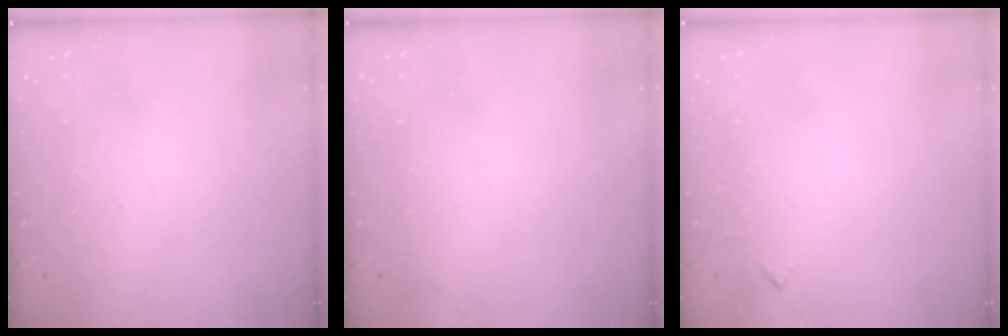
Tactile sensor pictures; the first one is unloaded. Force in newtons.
{"total": 2.5, "press": 2.4, "slide": 0.4}
{"total": 3.7, "press": 3.7, "slide": 0.5}